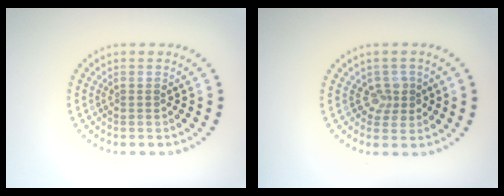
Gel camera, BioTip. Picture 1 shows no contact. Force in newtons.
{"total": 2.0, "press": 1.7, "slide": 0.9}